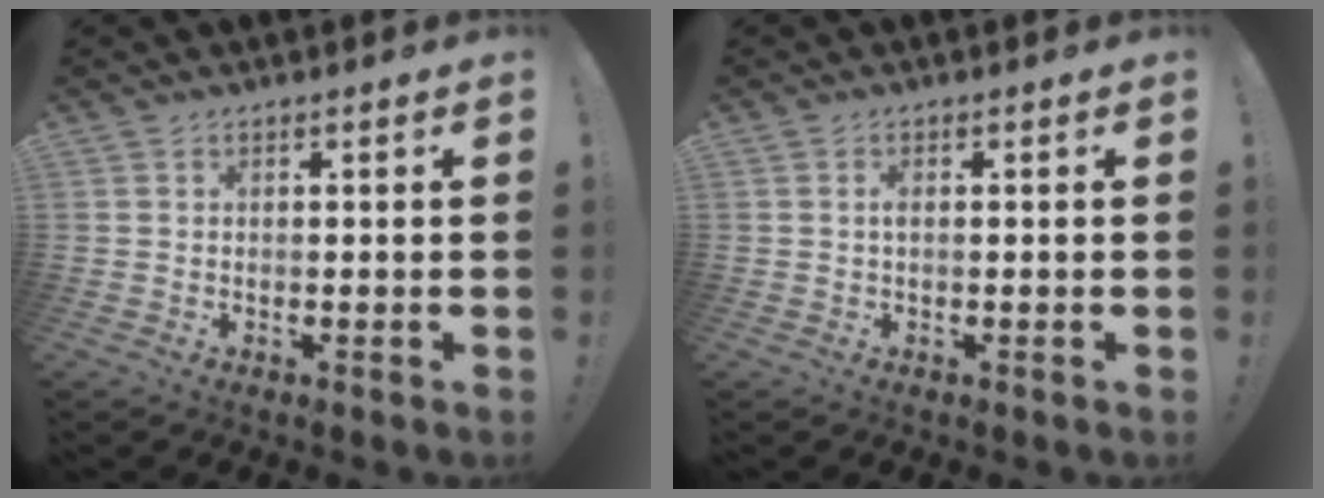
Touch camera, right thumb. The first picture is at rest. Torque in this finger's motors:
{"motor_torque": [-0.05, 0.13, 0.25, -0.12, 0.04]}